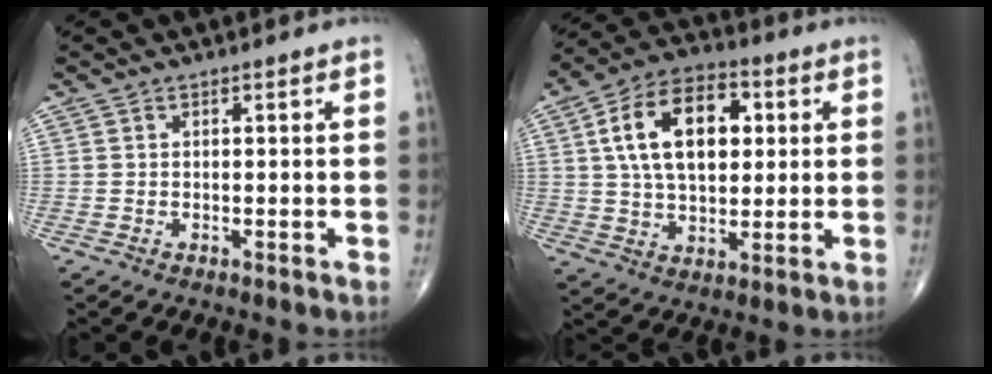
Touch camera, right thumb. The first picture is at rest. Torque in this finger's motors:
{"motor_torque": [1.30, 3.07, 1.47, 0.22, 0.16]}